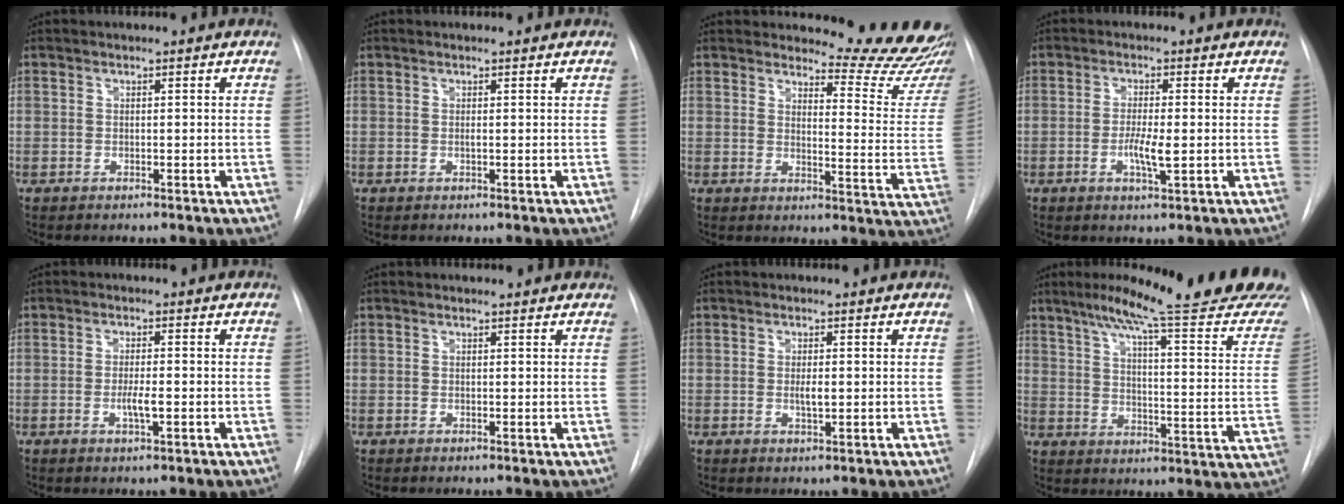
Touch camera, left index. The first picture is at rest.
{"total": 0.0}
{"total": 14.2, "force": [14.0, 0.3, 2.2], "torque": [-0.011, -0.120, 0.142]}
{"total": 3.9, "force": [-0.7, 0.5, 3.8], "torque": [-0.073, -0.006, -0.011]}
{"total": 2.6, "force": [-0.6, 0.3, 2.5], "torque": [-0.049, -0.002, -0.010]}
{"total": 2.5, "force": [2.4, 0.6, 0.5], "torque": [-0.013, 0.012, 0.023]}
{"total": 1.7, "force": [0.1, 0.4, 1.6], "torque": [-0.032, -0.002, 0.003]}
{"total": 27.0, "force": [23.7, -0.4, 13.0], "torque": [-0.189, -0.093, 0.299]}